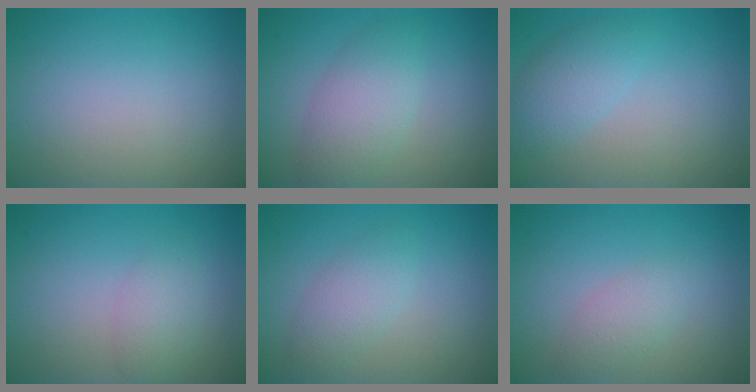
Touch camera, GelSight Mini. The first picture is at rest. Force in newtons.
{"total": 3.9, "press": 3.9, "slide": 0.1}
{"total": 2.8, "press": 2.8, "slide": 0.1}
{"total": 2.1, "press": 2.1, "slide": 0.0}
{"total": 2.5, "press": 2.5, "slide": 0.1}
{"total": 2.0, "press": 2.0, "slide": 0.1}